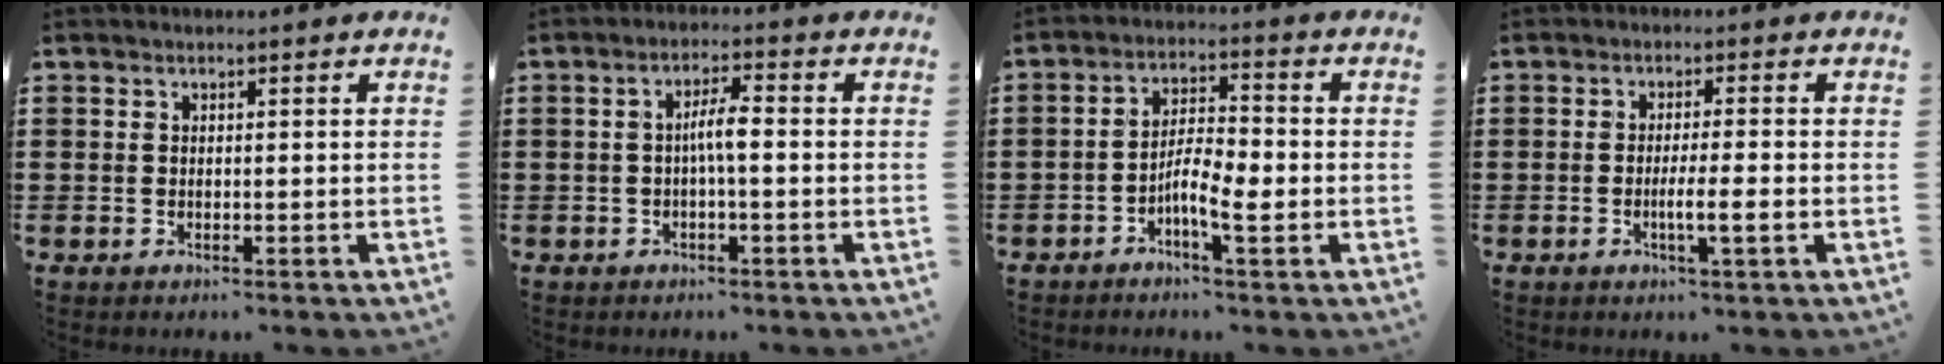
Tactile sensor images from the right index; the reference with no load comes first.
{"total": 3.7, "force": [-0.4, 0.6, 3.7], "torque": [-0.067, 0.006, -0.011]}
{"total": 5.9, "force": [-2.2, 1.3, 5.2], "torque": [-0.106, -0.003, -0.046]}
{"total": 4.0, "force": [-1.2, 0.0, 3.8], "torque": [-0.065, -0.007, -0.023]}